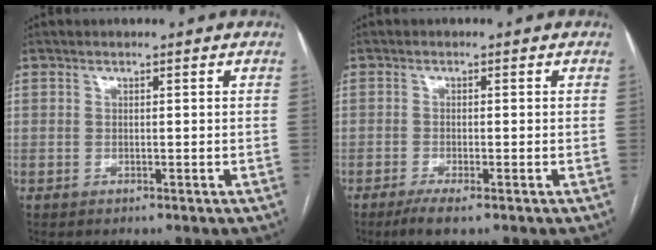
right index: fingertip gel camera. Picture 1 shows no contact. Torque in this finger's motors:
{"motor_torque": [0.06, -0.05, 0.19, 0.03]}